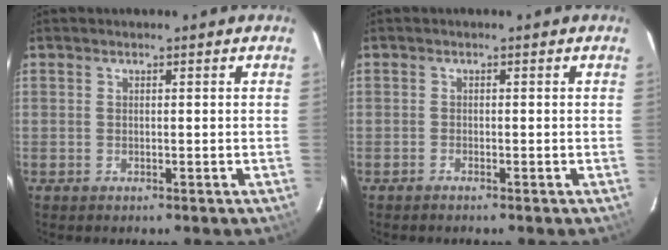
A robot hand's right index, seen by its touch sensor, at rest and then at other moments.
{"total": 0.6, "force": [-0.5, 0.1, 0.1], "torque": [-0.003, 0.000, -0.013]}